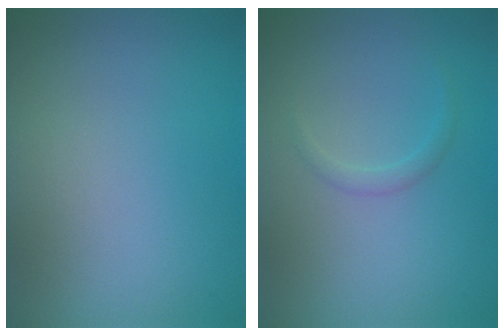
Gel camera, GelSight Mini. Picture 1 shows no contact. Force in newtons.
{"total": 0.9, "press": 0.9, "slide": 0.0}